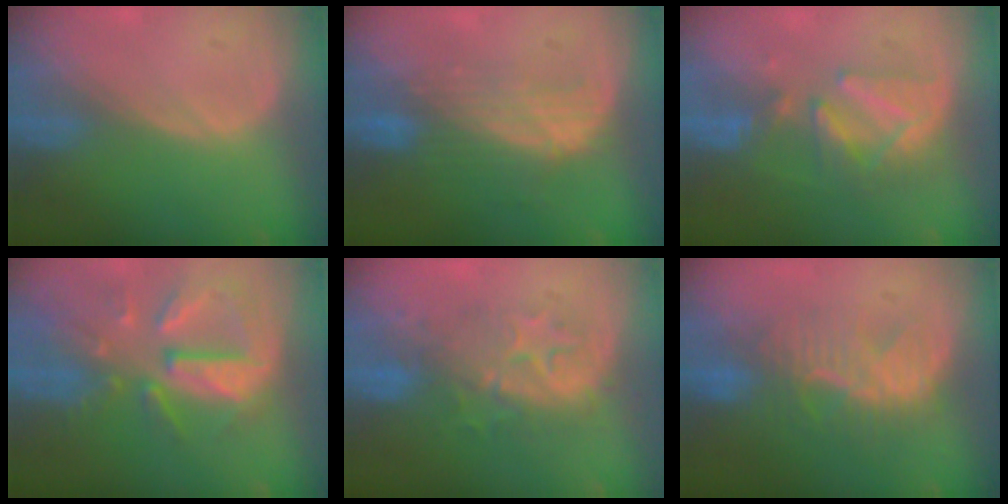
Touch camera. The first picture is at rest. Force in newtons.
{"total": 7.5, "press": 6.9, "slide": 2.8}
{"total": 8.2, "press": 7.5, "slide": 3.1}
{"total": 10.6, "press": 9.4, "slide": 4.9}
{"total": 8.1, "press": 8.1, "slide": 0.8}
{"total": 9.1, "press": 8.4, "slide": 3.5}